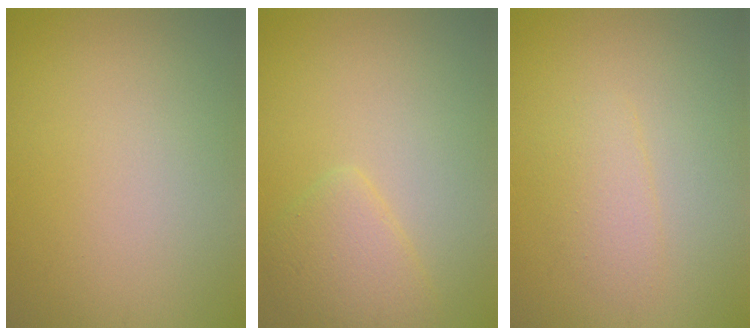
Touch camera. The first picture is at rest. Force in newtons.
{"total": 2.6, "press": 2.6, "slide": 0.2}
{"total": 1.8, "press": 1.8, "slide": 0.2}